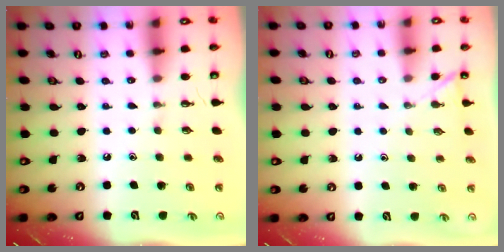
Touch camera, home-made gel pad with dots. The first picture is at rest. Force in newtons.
{"total": 2.1, "press": 2.1, "slide": 0.3}